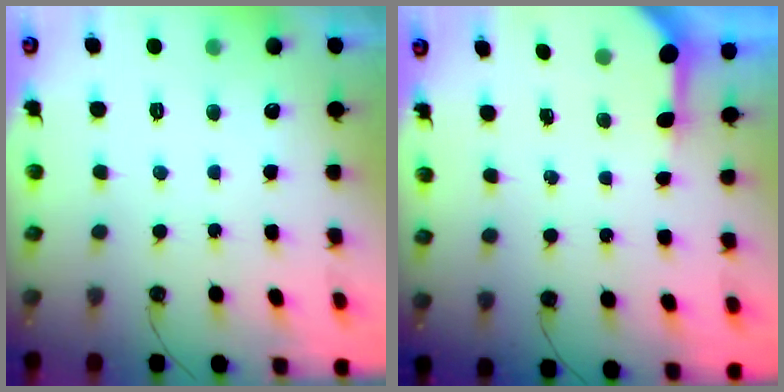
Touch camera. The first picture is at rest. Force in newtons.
{"total": 3.4, "press": 3.4, "slide": 0.4}